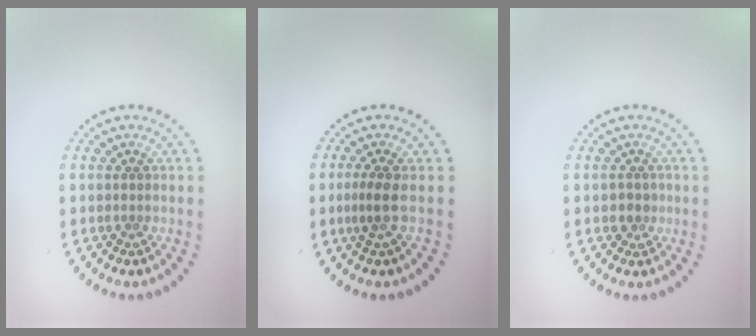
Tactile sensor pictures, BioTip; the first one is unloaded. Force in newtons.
{"total": 1.9, "press": 1.3, "slide": 1.3}
{"total": 1.5, "press": 1.3, "slide": 0.9}